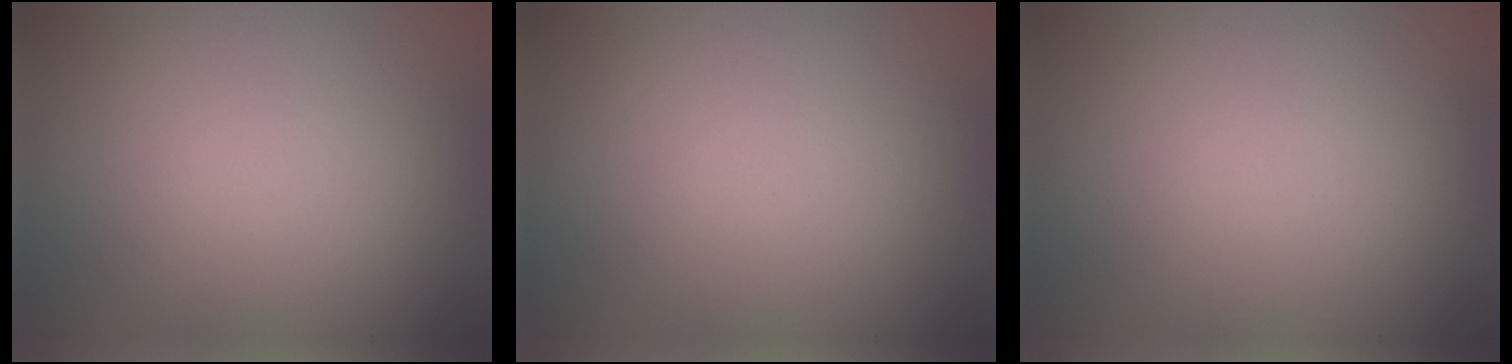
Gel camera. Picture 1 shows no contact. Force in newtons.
{"total": 0.0}
{"total": 0.0}